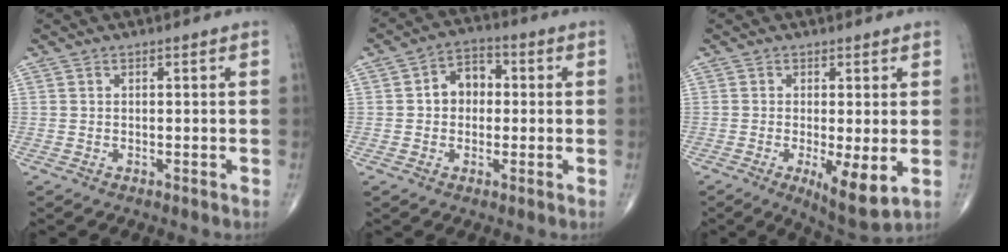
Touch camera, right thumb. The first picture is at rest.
{"total": 6.5, "force": [0.4, 5.0, 4.2], "torque": [-0.042, 0.020, -0.004]}
{"total": 7.6, "force": [-1.6, 2.0, 7.1], "torque": [-0.116, -0.025, -0.023]}